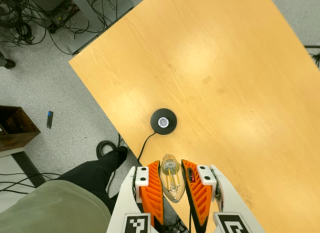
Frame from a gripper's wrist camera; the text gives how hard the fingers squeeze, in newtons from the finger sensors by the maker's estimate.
{"total": 22.0, "left": 24.6, "right": 19.5}